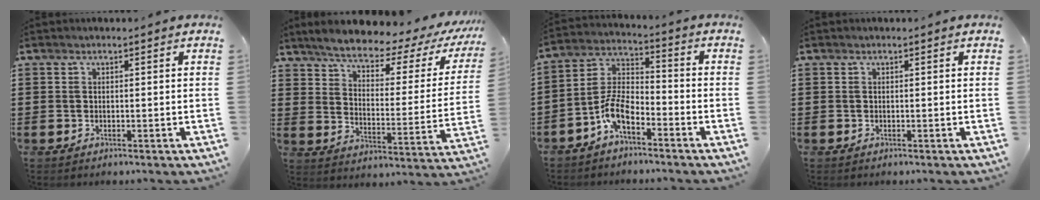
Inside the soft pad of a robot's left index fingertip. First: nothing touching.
{"total": 5.5, "force": [4.8, 1.0, 2.4], "torque": [-0.066, -0.035, 0.074]}
{"total": 7.5, "force": [-4.7, 2.9, 5.1], "torque": [-0.121, 0.002, -0.094]}
{"total": 0.0}